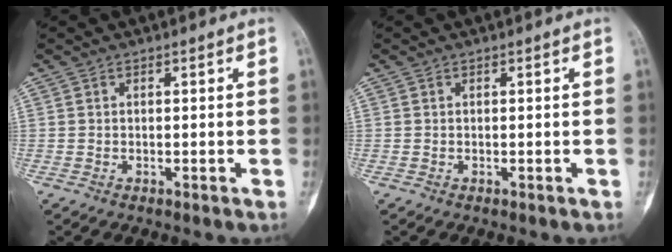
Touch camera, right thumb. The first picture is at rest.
{"total": 0.0}